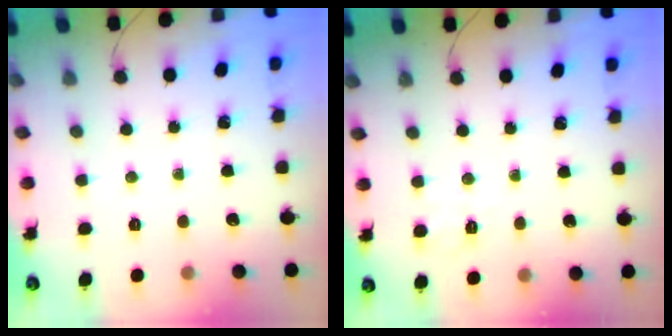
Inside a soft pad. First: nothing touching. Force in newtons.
{"total": 2.2, "press": 1.5, "slide": 1.5}